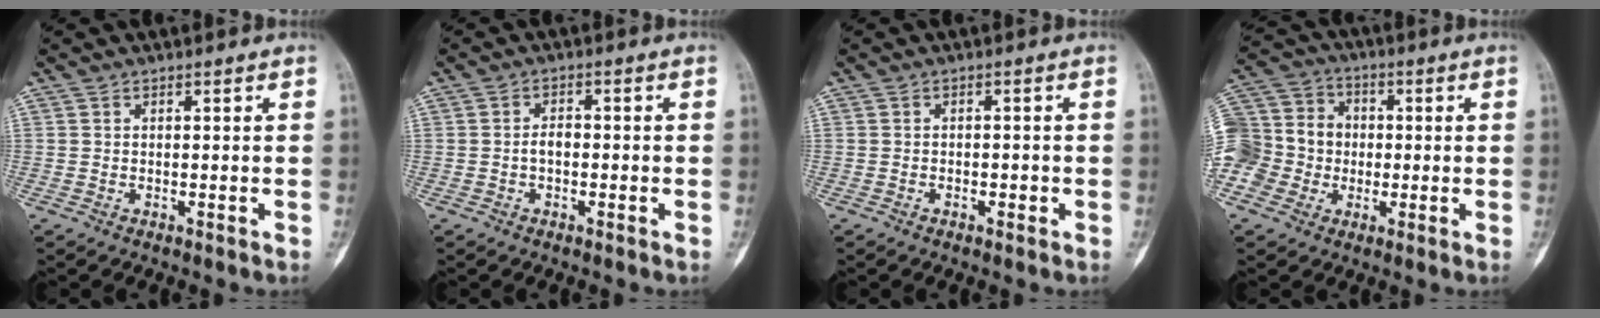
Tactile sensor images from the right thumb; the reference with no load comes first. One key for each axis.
{"total": 2.3, "fx": -0.5, "fy": 1.5, "fz": 1.7, "tx": -0.024, "ty": 0.010, "tz": -0.013}
{"total": 1.7, "fx": -0.6, "fy": 1.0, "fz": 1.2, "tx": -0.017, "ty": 0.010, "tz": -0.008}
{"total": 17.7, "fx": -2.3, "fy": 15.9, "fz": 7.3, "tx": -0.163, "ty": 0.057, "tz": -0.041}